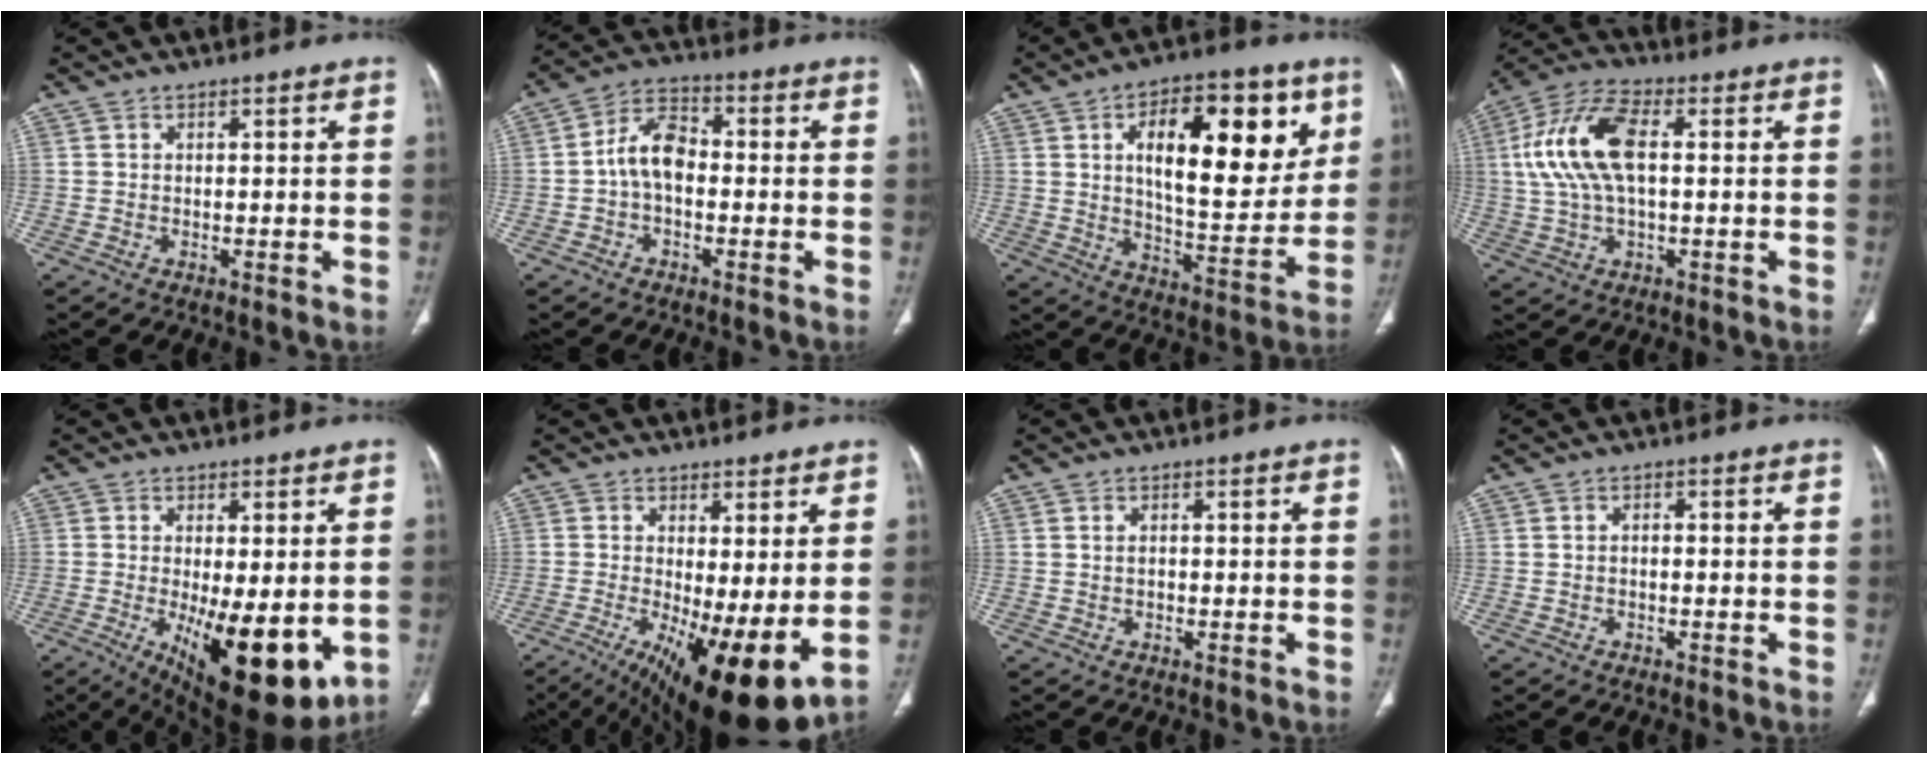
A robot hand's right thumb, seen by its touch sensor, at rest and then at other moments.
{"total": 7.6, "force": [-0.9, 4.8, 5.8], "torque": [-0.097, 0.026, -0.029]}
{"total": 22.6, "force": [7.3, 10.5, 18.6], "torque": [-0.223, -0.030, 0.113]}
{"total": 13.8, "force": [1.9, 6.5, 12.0], "torque": [-0.258, 0.026, 0.034]}
{"total": 16.2, "force": [-3.6, 5.8, 14.7], "torque": [-0.202, -0.032, -0.033]}
{"total": 15.0, "force": [-2.5, 4.7, 14.0], "torque": [-0.223, -0.025, -0.020]}
{"total": 0.9, "force": [0.0, 0.6, 0.6], "torque": [-0.014, 0.003, 0.003]}
{"total": 0.8, "force": [-0.3, 0.5, 0.6], "torque": [-0.013, 0.006, -0.006]}